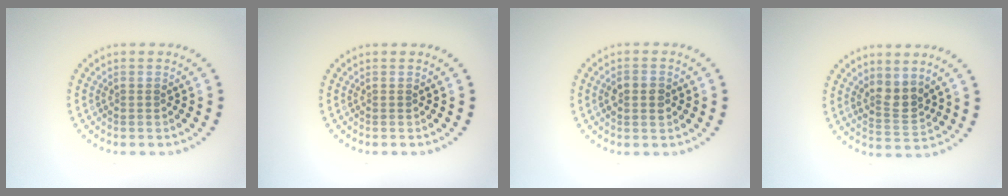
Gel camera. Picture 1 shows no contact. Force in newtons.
{"total": 0.0}
{"total": 1.9, "press": 1.9, "slide": 0.0}
{"total": 2.5, "press": 2.1, "slide": 1.3}